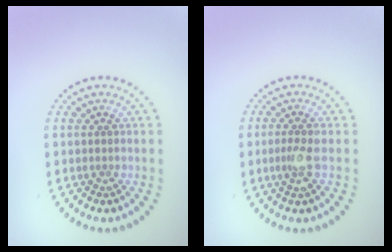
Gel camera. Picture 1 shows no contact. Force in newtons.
{"total": 1.8, "press": 1.7, "slide": 0.7}